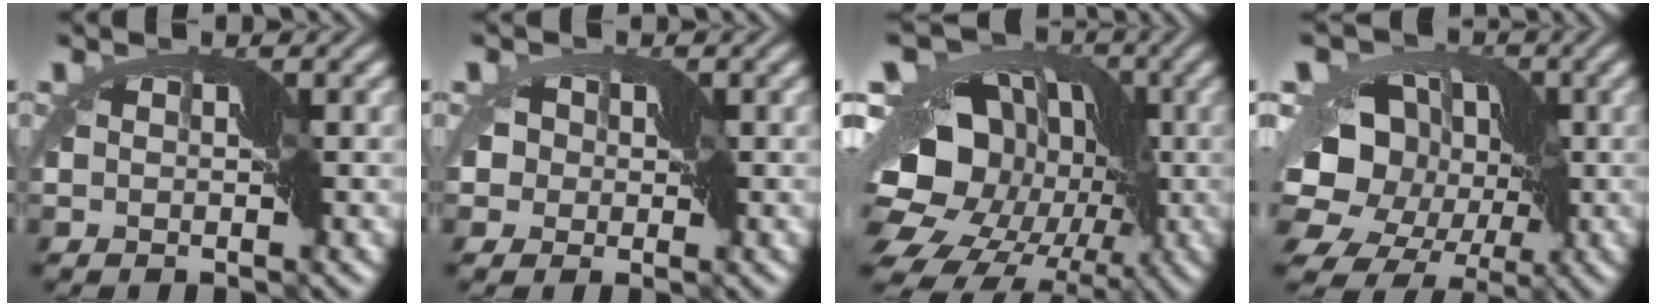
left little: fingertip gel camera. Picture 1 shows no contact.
{"total": 4.0, "force": [-0.6, 3.7, 1.4], "torque": [-0.003, 0.027, -0.034]}
{"total": 19.1, "force": [-3.0, 16.0, 10.0], "torque": [-0.176, 0.024, -0.085]}
{"total": 13.4, "force": [-1.3, 11.0, 7.5], "torque": [-0.121, -0.004, -0.046]}